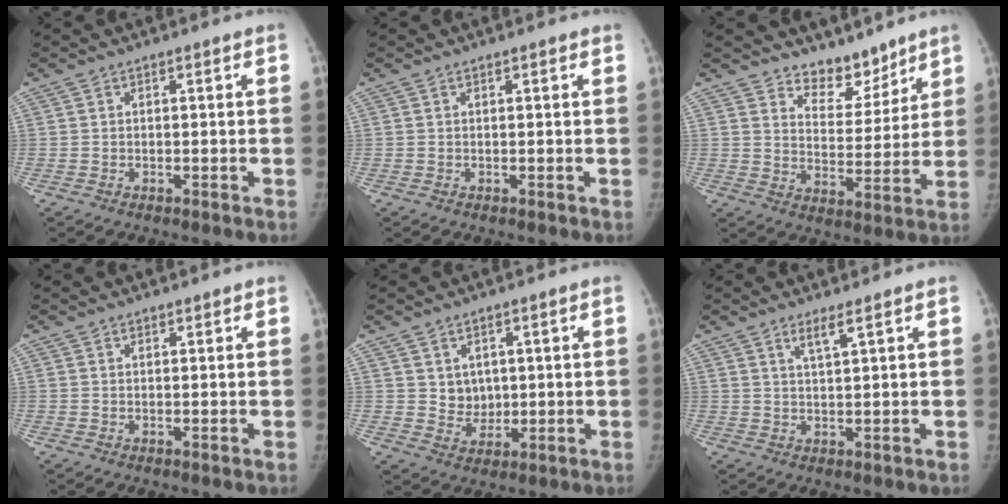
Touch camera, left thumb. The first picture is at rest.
{"total": 0.5, "force": [0.4, 0.1, 0.3], "torque": [-0.005, -0.001, 0.003]}
{"total": 8.4, "force": [7.2, 3.9, 1.7], "torque": [0.013, -0.063, 0.128]}
{"total": 0.7, "force": [0.6, 0.3, 0.0], "torque": [0.005, -0.005, 0.008]}
{"total": 4.3, "force": [1.3, 3.8, 1.7], "torque": [-0.003, -0.012, 0.031]}
{"total": 2.7, "force": [1.9, 0.0, 2.0], "torque": [-0.041, -0.014, 0.038]}